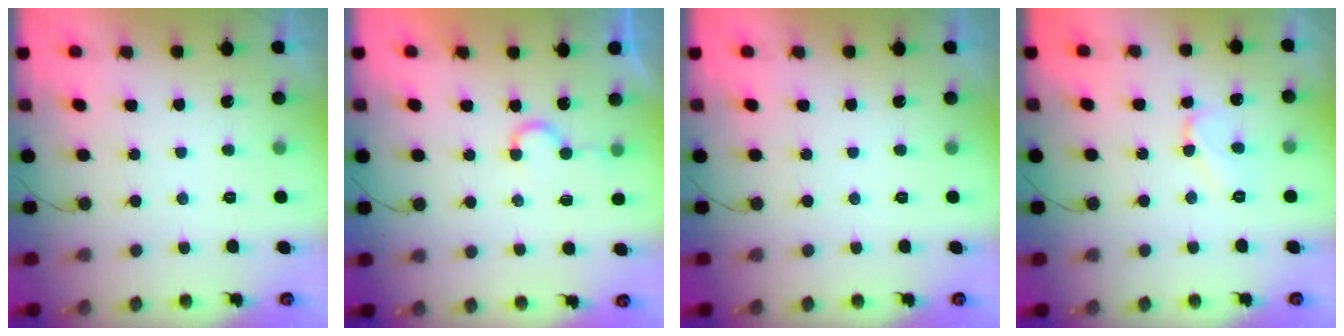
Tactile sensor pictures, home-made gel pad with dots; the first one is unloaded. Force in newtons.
{"total": 3.6, "press": 3.5, "slide": 0.3}
{"total": 0.0}
{"total": 6.7, "press": 6.6, "slide": 0.7}